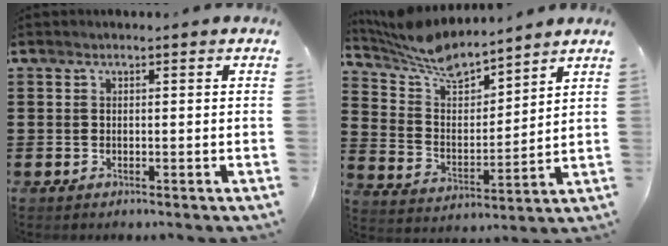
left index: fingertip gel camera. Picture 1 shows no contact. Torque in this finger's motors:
{"motor_torque": [0.66, 0.48, 0.00, 0.00]}